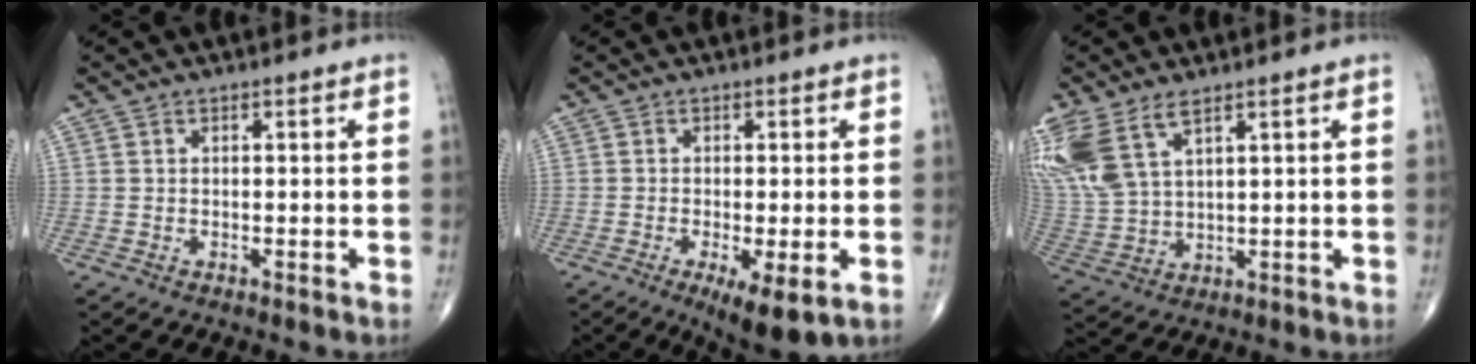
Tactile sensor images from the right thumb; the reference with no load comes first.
{"total": 7.6, "force": [-2.9, 2.1, 6.7], "torque": [-0.104, -0.019, -0.042]}
{"total": 15.1, "force": [8.0, 7.7, 10.3], "torque": [-0.260, -0.008, 0.174]}